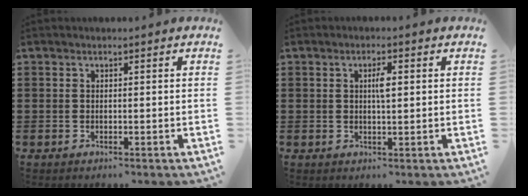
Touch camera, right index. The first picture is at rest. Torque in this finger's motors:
{"motor_torque": [0.26, -0.14, 0.18, 0.05]}